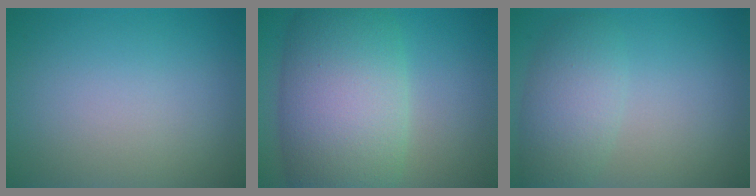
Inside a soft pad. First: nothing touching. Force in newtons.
{"total": 11.5, "press": 11.5, "slide": 0.5}
{"total": 4.0, "press": 4.0, "slide": 0.2}